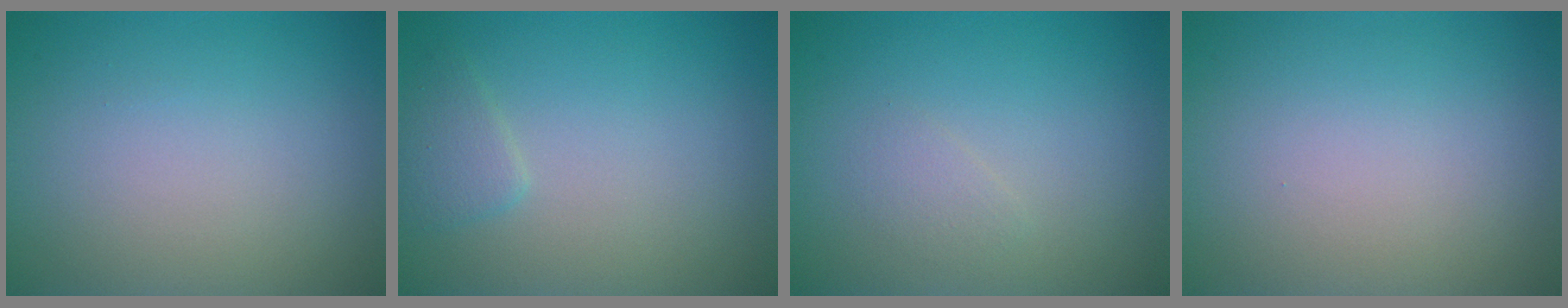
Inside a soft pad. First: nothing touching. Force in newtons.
{"total": 1.5, "press": 1.5, "slide": 0.1}
{"total": 0.9, "press": 0.9, "slide": 0.0}
{"total": 0.0}